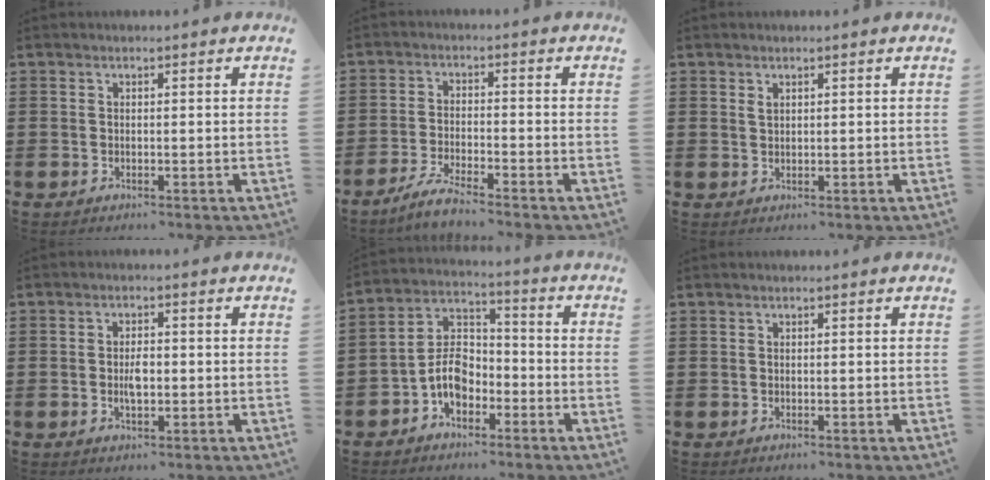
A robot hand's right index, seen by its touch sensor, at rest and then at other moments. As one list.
[{"total": 4.0, "force": [-3.6, -0.3, 1.7], "torque": [-0.042, -0.007, -0.072]}, {"total": 0.8, "force": [0.5, 0.4, 0.5], "torque": [-0.011, 0.002, 0.010]}, {"total": 2.9, "force": [-0.4, 1.3, 2.6], "torque": [-0.049, 0.003, -0.007]}, {"total": 6.7, "force": [-3.1, 4.5, 3.9], "torque": [-0.099, 0.008, -0.065]}, {"total": 0.0}]